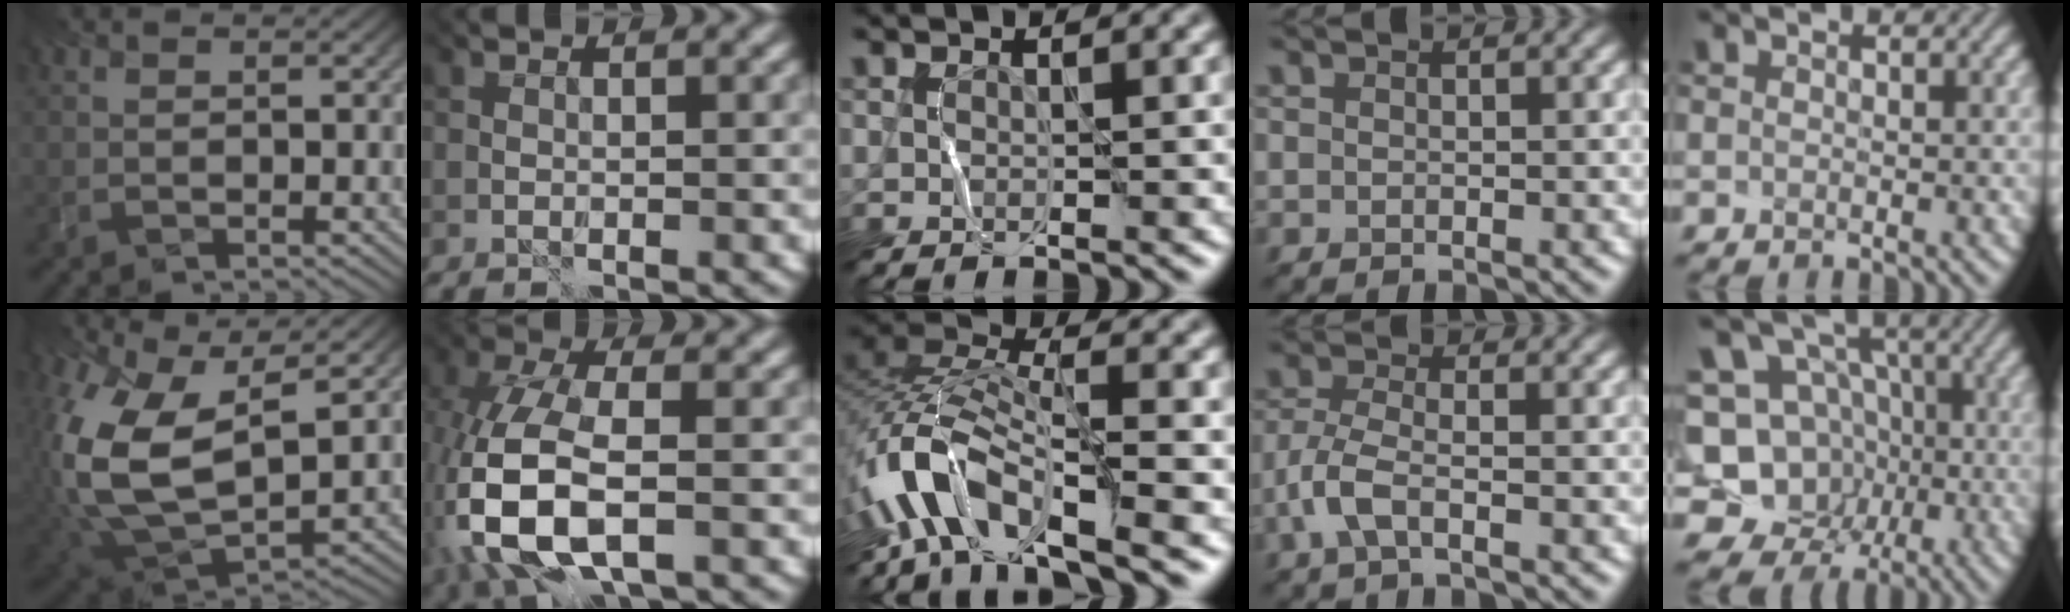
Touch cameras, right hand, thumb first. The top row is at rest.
{"thumb": {"total": 13.9, "force": [0.6, 8.6, 10.9], "torque": [-0.284, -0.025, 0.035]}, "index": {"total": 8.3, "force": [-2.1, 4.7, 6.5], "torque": [-0.157, -0.009, -0.043]}, "middle": {"total": 9.4, "force": [-4.8, 3.8, 7.1], "torque": [-0.147, 0.017, -0.103]}, "ring": {"total": 3.1, "force": [-1.4, 1.2, 2.4], "torque": [-0.067, 0.005, -0.036]}, "little": {"total": 9.1, "force": [-1.7, 8.5, 2.9], "torque": [-0.082, -0.016, -0.041]}}